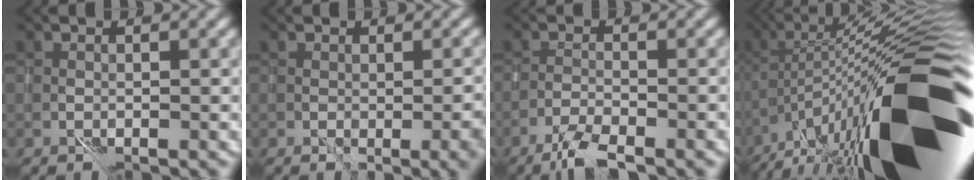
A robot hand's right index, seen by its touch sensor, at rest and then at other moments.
{"total": 2.8, "force": [-0.2, 0.6, 2.7], "torque": [-0.033, 0.002, 0.009]}
{"total": 3.1, "force": [-2.3, 0.3, 2.0], "torque": [-0.037, 0.006, -0.048]}
{"total": 19.7, "force": [-6.2, 5.3, 17.9], "torque": [-0.255, 0.029, -0.106]}